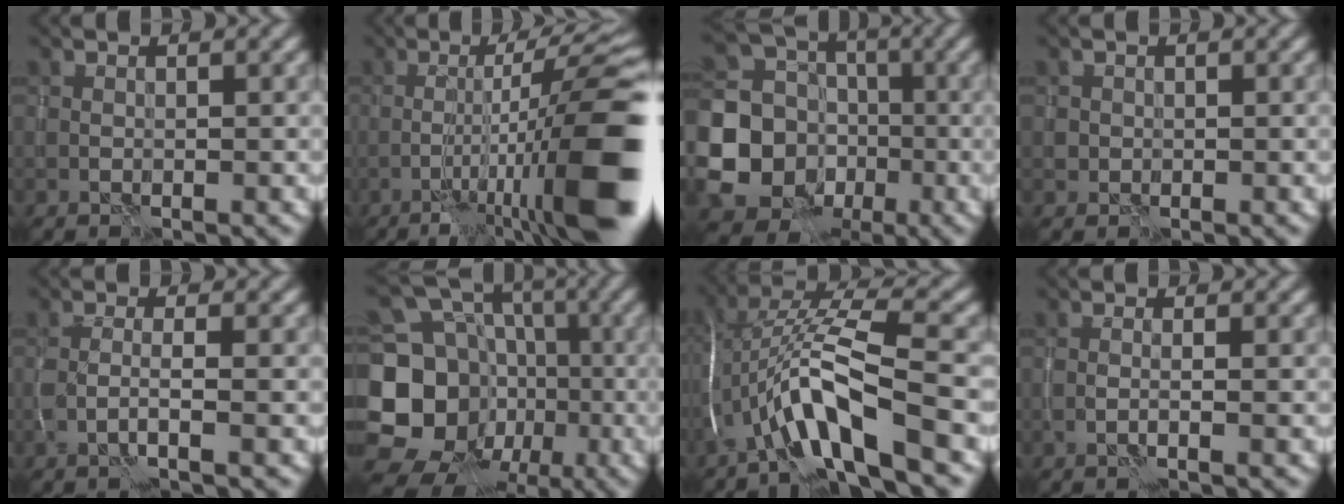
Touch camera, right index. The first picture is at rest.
{"total": 13.6, "force": [-5.0, 1.9, 12.5], "torque": [-0.181, 0.017, -0.073]}
{"total": 13.7, "force": [-2.9, 12.3, 5.2], "torque": [-0.134, -0.025, -0.070]}
{"total": 0.5, "force": [0.0, 0.5, 0.0], "torque": [0.004, -0.003, 0.000]}
{"total": 1.9, "force": [-0.5, 0.2, 1.8], "torque": [-0.034, -0.001, -0.017]}
{"total": 15.8, "force": [-2.6, 13.5, 7.9], "torque": [-0.175, -0.004, -0.051]}
{"total": 10.8, "force": [-4.1, 2.5, 9.7], "torque": [-0.188, 0.027, -0.076]}
{"total": 1.4, "force": [-0.2, 0.3, 1.3], "torque": [-0.021, -0.006, -0.011]}